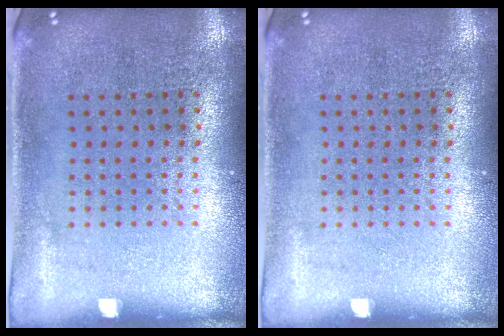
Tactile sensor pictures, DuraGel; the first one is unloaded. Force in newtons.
{"total": 0.0}